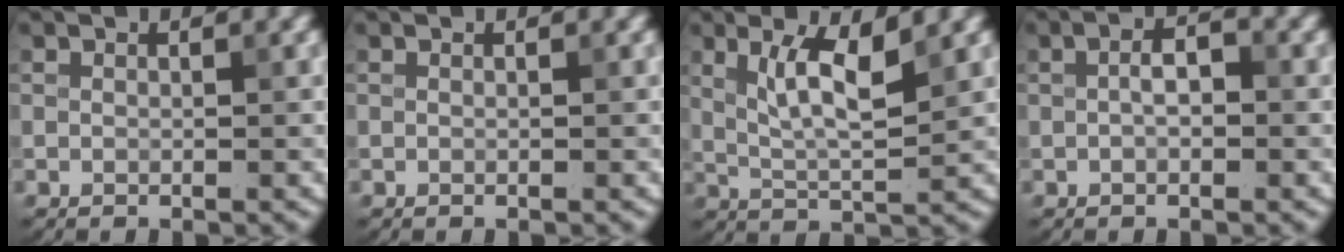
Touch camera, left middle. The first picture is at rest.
{"total": 0.0}
{"total": 4.7, "force": [1.8, 1.1, 4.2], "torque": [-0.087, -0.002, 0.035]}
{"total": 2.2, "force": [-0.1, 1.0, 1.9], "torque": [-0.031, 0.003, -0.003]}